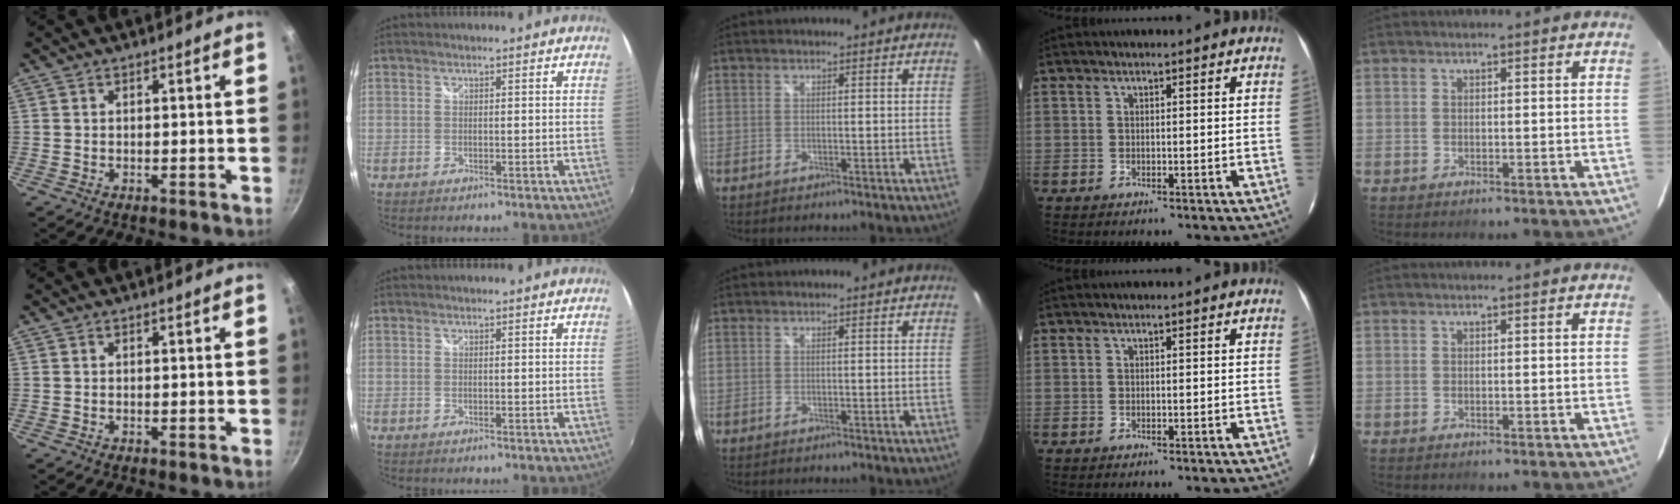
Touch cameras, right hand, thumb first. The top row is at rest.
{}